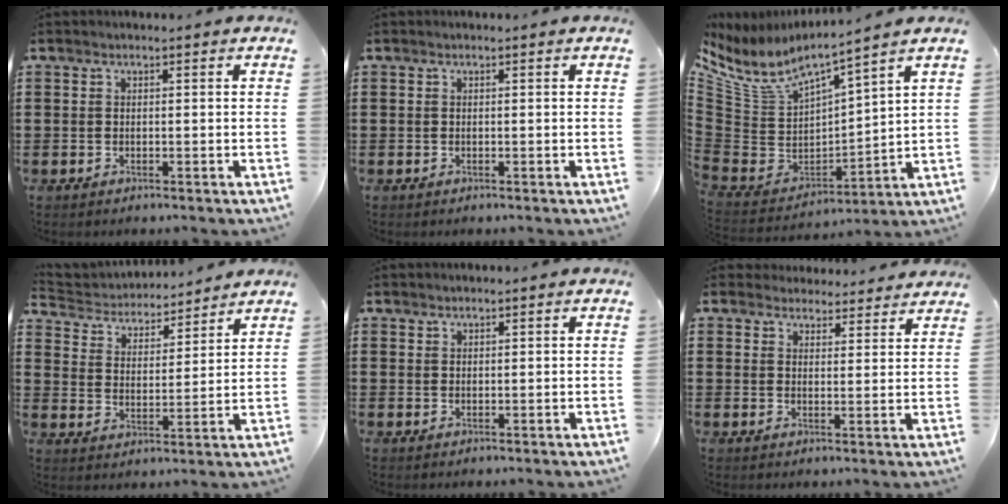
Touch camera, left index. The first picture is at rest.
{"total": 0.0}
{"total": 5.0, "force": [4.2, 1.5, 2.4], "torque": [-0.070, -0.041, 0.069]}
{"total": 3.8, "force": [3.7, 0.7, -0.1], "torque": [-0.024, -0.028, 0.059]}
{"total": 0.9, "force": [0.9, 0.1, 0.0], "torque": [-0.003, 0.000, 0.018]}
{"total": 3.8, "force": [3.7, 0.7, 0.1], "torque": [-0.015, -0.012, 0.070]}